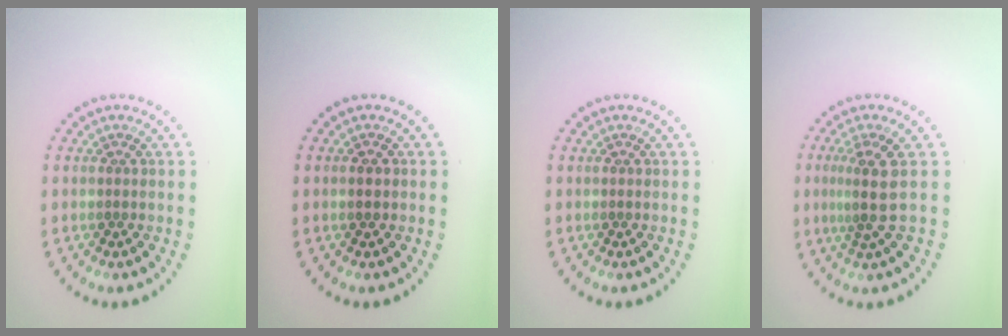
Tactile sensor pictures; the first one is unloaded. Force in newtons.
{"total": 1.2, "press": 1.2, "slide": 0.2}
{"total": 0.0}
{"total": 2.9, "press": 2.1, "slide": 2.0}